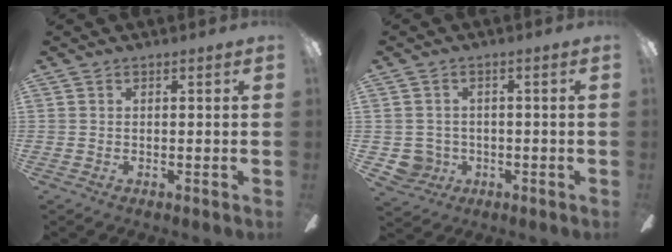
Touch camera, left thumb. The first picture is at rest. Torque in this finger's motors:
{"motor_torque": [-0.02, 0.05, -0.22, 0.14, 0.00]}